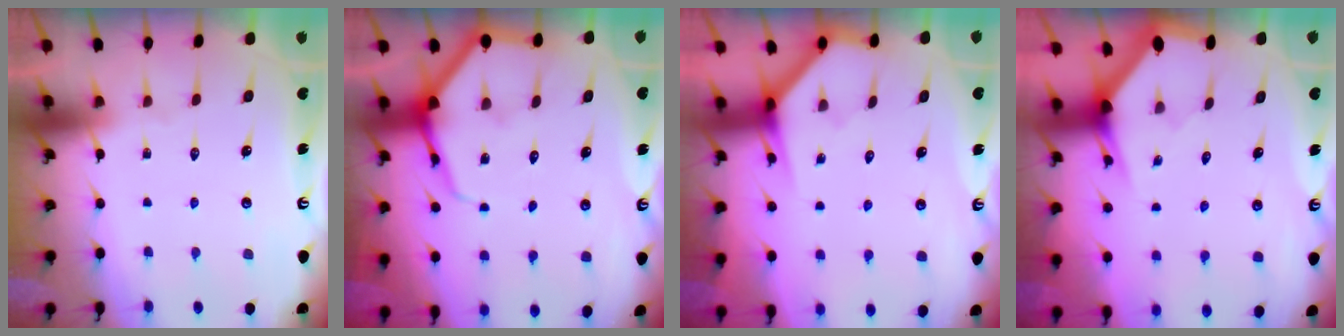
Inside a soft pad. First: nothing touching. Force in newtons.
{"total": 6.6, "press": 6.5, "slide": 0.6}
{"total": 3.9, "press": 3.9, "slide": 0.2}
{"total": 3.0, "press": 3.0, "slide": 0.1}